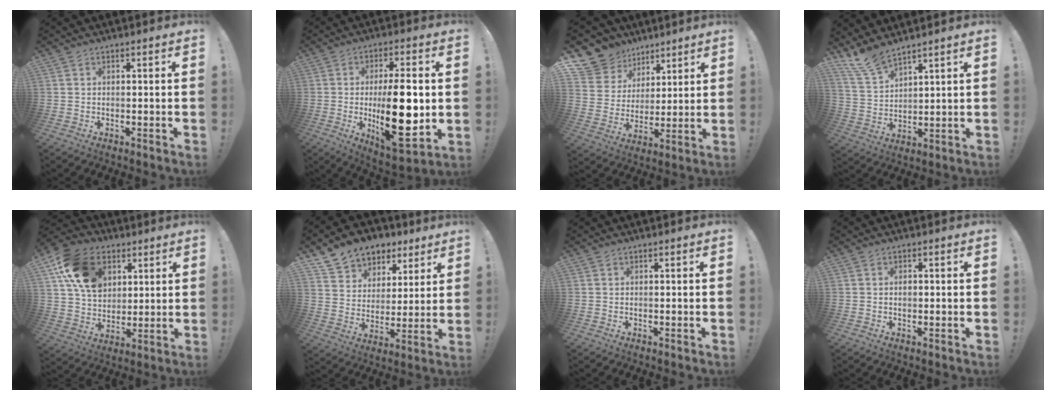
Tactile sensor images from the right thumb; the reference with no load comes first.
{"total": 20.7, "force": [-0.9, 7.9, 19.1], "torque": [-0.300, -0.013, -0.007]}
{"total": 11.5, "force": [7.3, 8.6, 1.8], "torque": [-0.034, -0.056, 0.149]}
{"total": 8.5, "force": [7.7, 1.9, 2.9], "torque": [-0.069, -0.049, 0.148]}
{"total": 17.9, "force": [7.7, 12.9, 9.7], "torque": [-0.155, -0.026, 0.152]}
{"total": 10.3, "force": [7.1, 7.2, 1.8], "torque": [-0.023, -0.060, 0.136]}
{"total": 0.0}
{"total": 1.1, "force": [-0.1, 1.0, 0.5], "torque": [-0.009, 0.006, -0.003]}